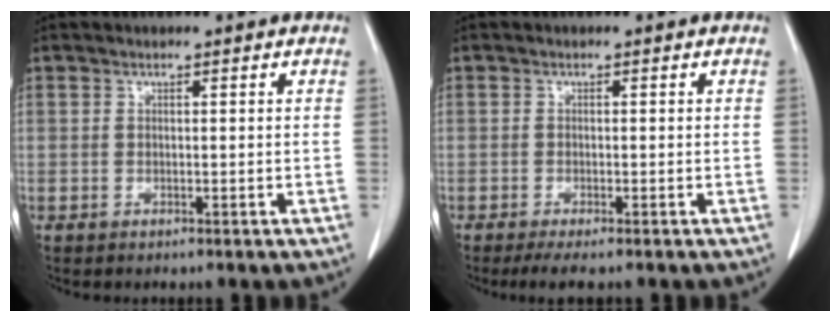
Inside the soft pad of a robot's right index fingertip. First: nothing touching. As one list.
[{"total": 2.8, "force": [-2.2, 0.2, 1.8], "torque": [-0.029, -0.008, -0.038]}]